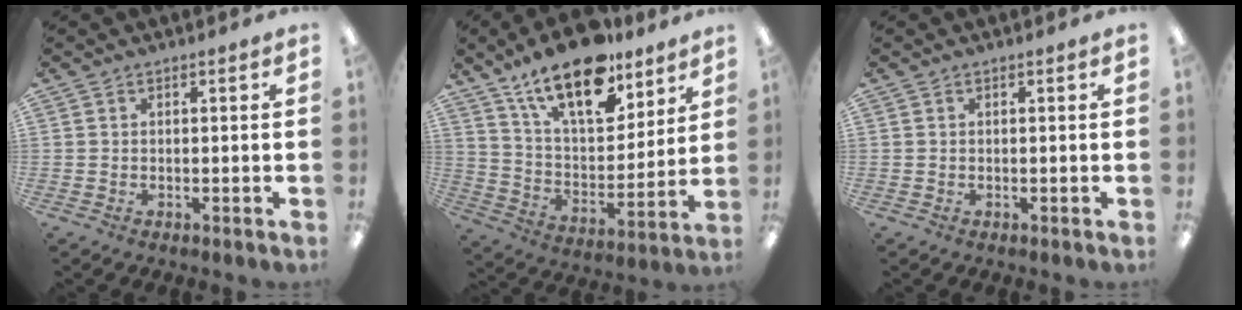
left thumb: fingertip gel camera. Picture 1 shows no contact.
{"total": 20.7, "force": [14.5, 8.7, 11.9], "torque": [-0.199, -0.084, 0.254]}
{"total": 0.0}